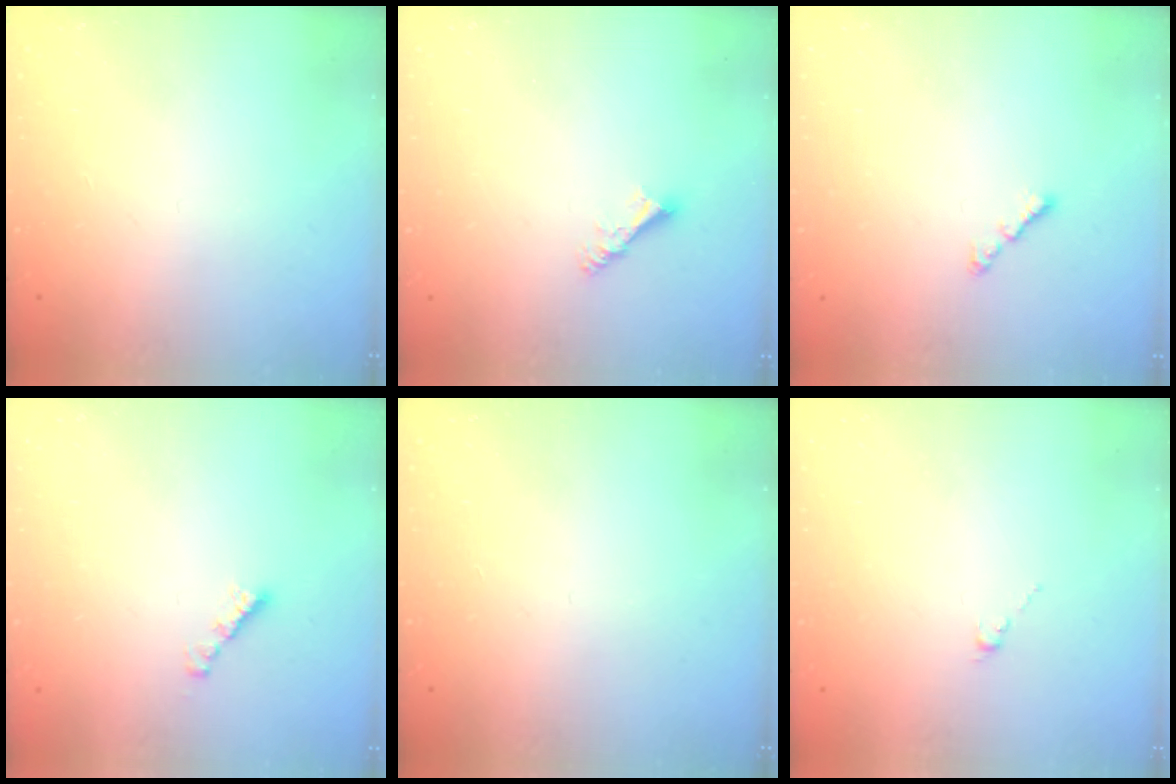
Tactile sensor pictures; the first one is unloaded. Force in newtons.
{"total": 4.2, "press": 4.1, "slide": 0.5}
{"total": 1.6, "press": 1.5, "slide": 0.5}
{"total": 2.3, "press": 2.3, "slide": 0.2}
{"total": 0.0}
{"total": 0.0}